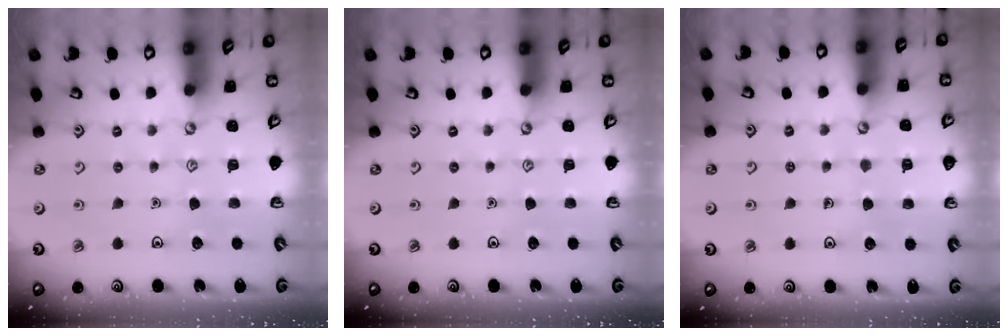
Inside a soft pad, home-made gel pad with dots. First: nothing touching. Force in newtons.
{"total": 0.0}
{"total": 3.8, "press": 3.8, "slide": 0.3}